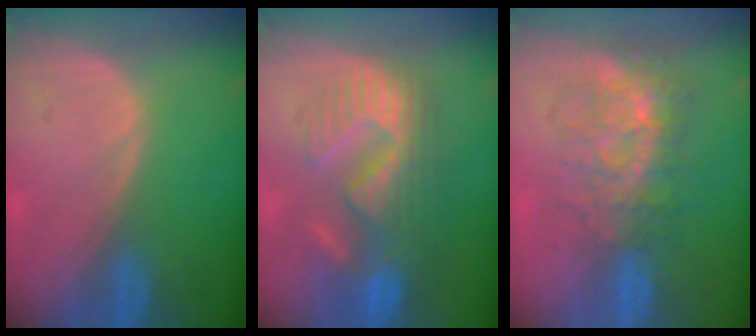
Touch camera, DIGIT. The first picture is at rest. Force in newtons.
{"total": 10.8, "press": 9.9, "slide": 4.3}
{"total": 8.8, "press": 7.5, "slide": 4.5}